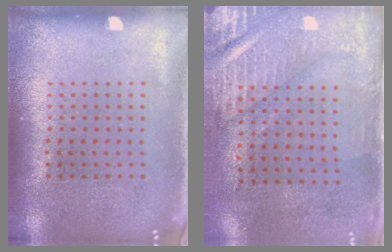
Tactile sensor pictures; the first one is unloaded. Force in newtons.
{"total": 3.0, "press": 2.5, "slide": 1.5}